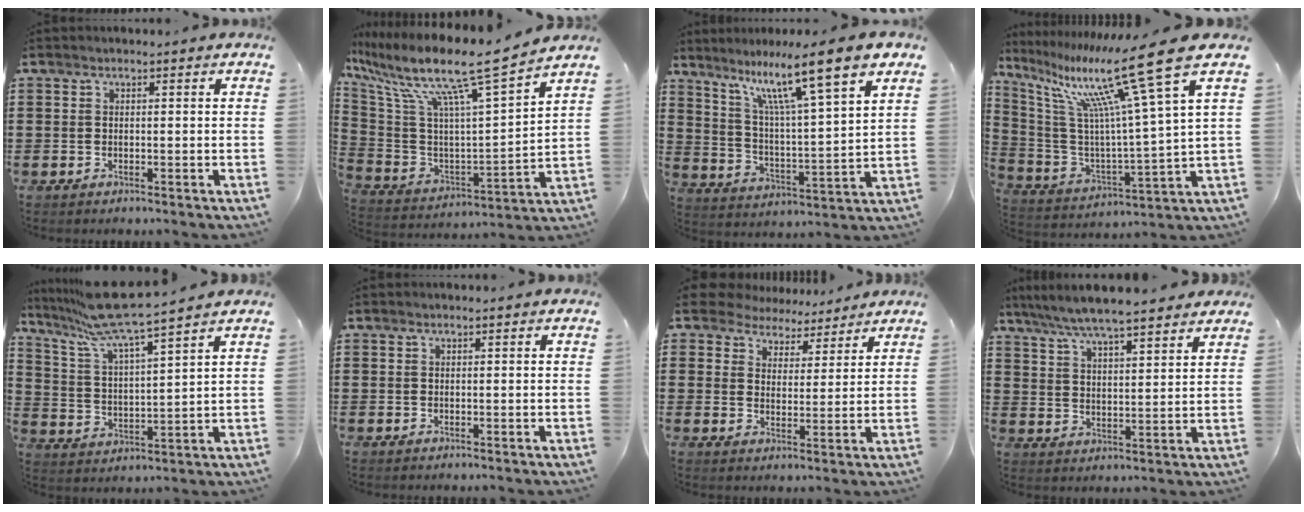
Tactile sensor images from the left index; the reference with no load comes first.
{"total": 13.3, "force": [9.7, 0.8, 9.0], "torque": [-0.197, -0.067, 0.151]}
{"total": 11.3, "force": [8.2, 0.3, 7.8], "torque": [-0.161, -0.050, 0.128]}
{"total": 17.8, "force": [11.8, 0.8, 13.3], "torque": [-0.265, -0.073, 0.182]}
{"total": 9.6, "force": [8.3, -0.1, 4.9], "torque": [-0.128, -0.041, 0.143]}
{"total": 0.0}
{"total": 6.0, "force": [5.5, 2.2, 0.2], "torque": [-0.035, -0.020, 0.103]}
{"total": 6.3, "force": [5.8, 0.2, 2.5], "torque": [-0.071, -0.025, 0.100]}